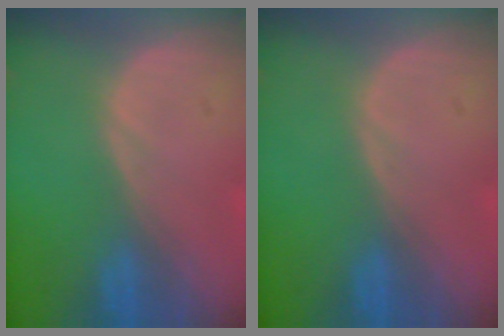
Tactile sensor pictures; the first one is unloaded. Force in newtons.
{"total": 0.0}